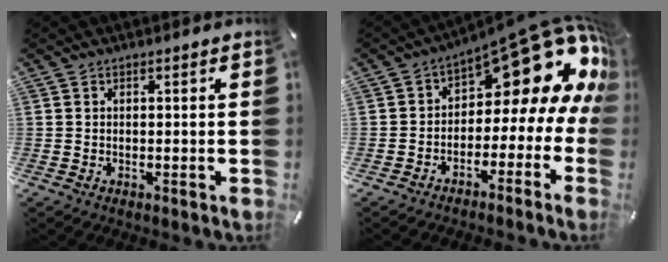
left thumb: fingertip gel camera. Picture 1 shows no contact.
{"total": 15.7, "force": [8.9, 7.5, 10.5], "torque": [-0.133, -0.075, 0.142]}